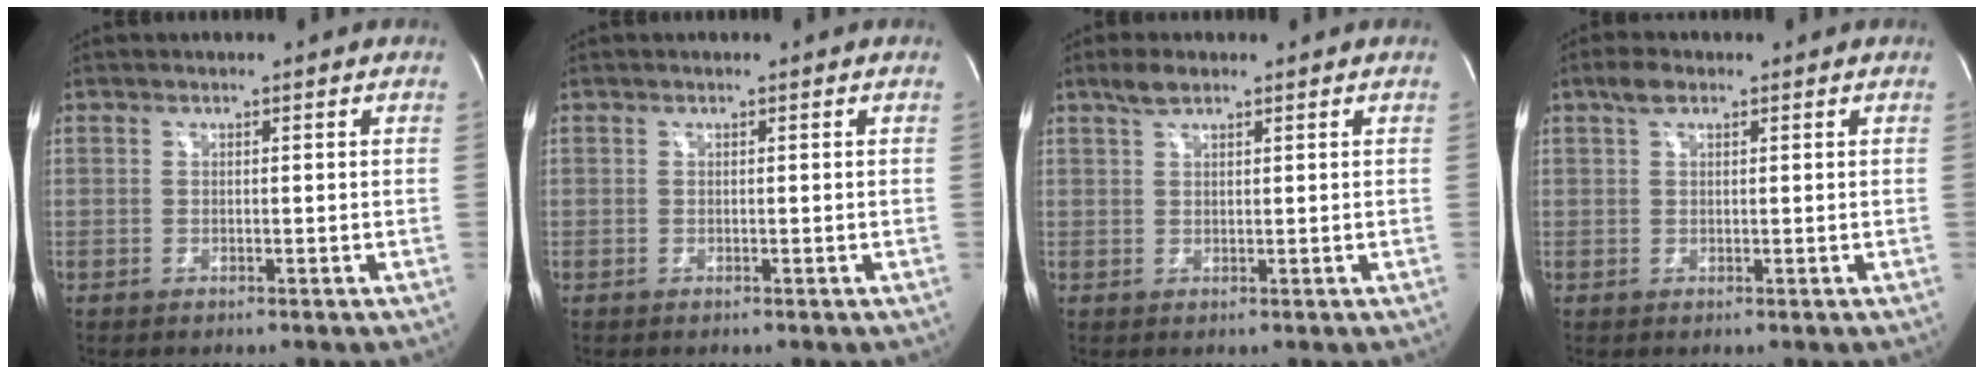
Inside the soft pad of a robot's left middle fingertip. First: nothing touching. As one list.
[{"total": 0.0}, {"total": 2.7, "force": [2.0, 0.8, 1.6], "torque": [-0.037, 0.009, 0.040]}, {"total": 2.4, "force": [1.5, 1.0, 1.6], "torque": [-0.037, 0.015, 0.030]}]